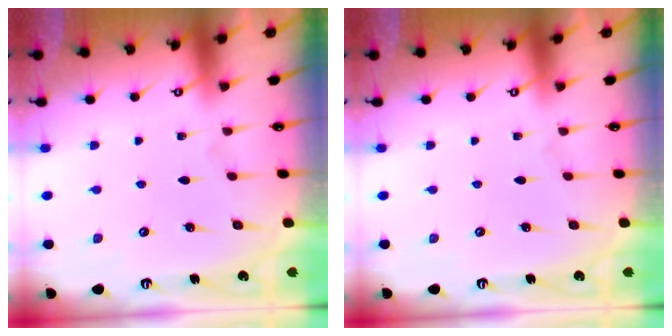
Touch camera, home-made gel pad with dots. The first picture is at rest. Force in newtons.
{"total": 0.0}